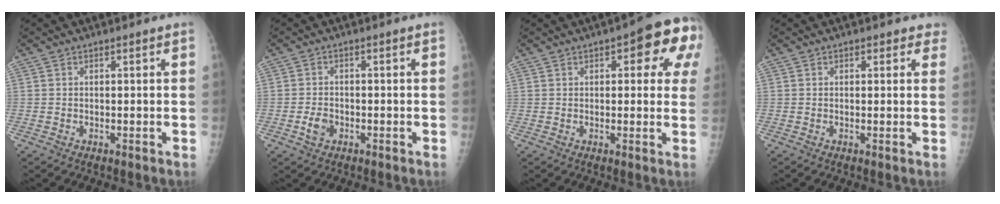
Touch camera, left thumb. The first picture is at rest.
{"total": 2.7, "force": [-1.1, 1.8, 1.7], "torque": [-0.030, 0.010, -0.019]}
{"total": 11.0, "force": [4.3, 4.9, 8.9], "torque": [-0.059, 0.005, 0.040]}
{"total": 2.1, "force": [1.4, 1.4, 0.8], "torque": [0.019, -0.002, 0.009]}